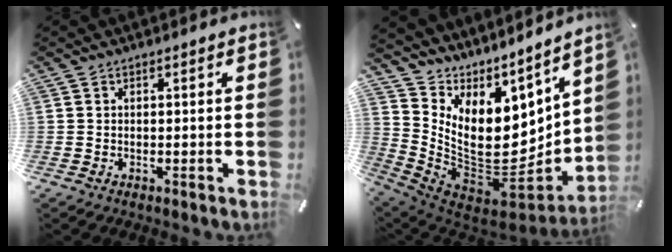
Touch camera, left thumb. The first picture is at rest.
{"total": 15.4, "force": [1.9, 11.6, 10.0], "torque": [-0.201, -0.076, 0.044]}